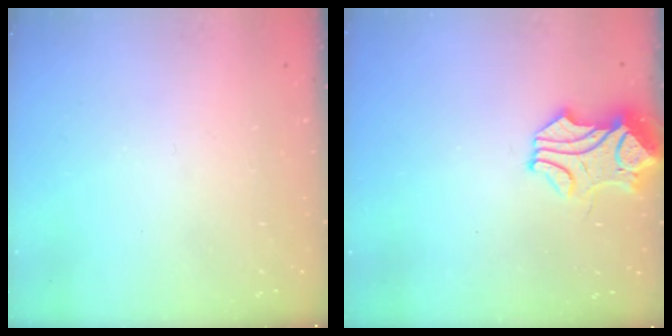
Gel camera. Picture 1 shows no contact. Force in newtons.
{"total": 0.9, "press": 0.1, "slide": 0.9}